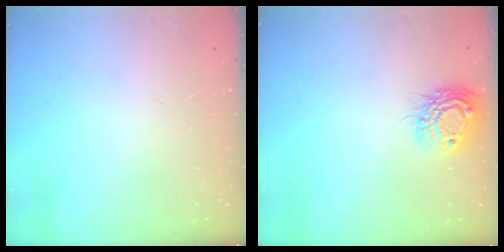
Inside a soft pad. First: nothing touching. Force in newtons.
{"total": 10.7, "press": 10.6, "slide": 0.9}